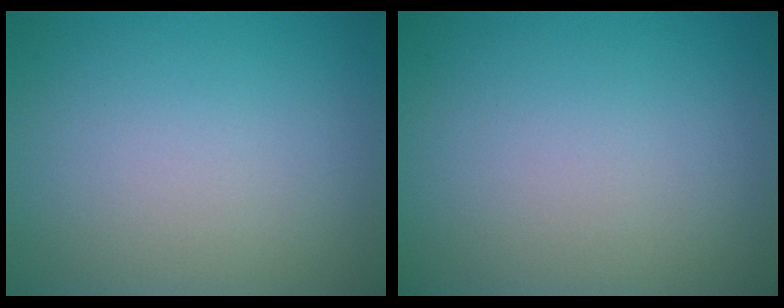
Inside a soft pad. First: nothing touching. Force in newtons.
{"total": 0.0}